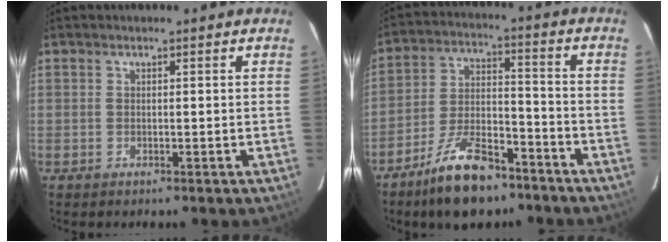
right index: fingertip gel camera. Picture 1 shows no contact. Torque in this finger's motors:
{"motor_torque": [1.06, -1.08, 0.47, 0.06]}